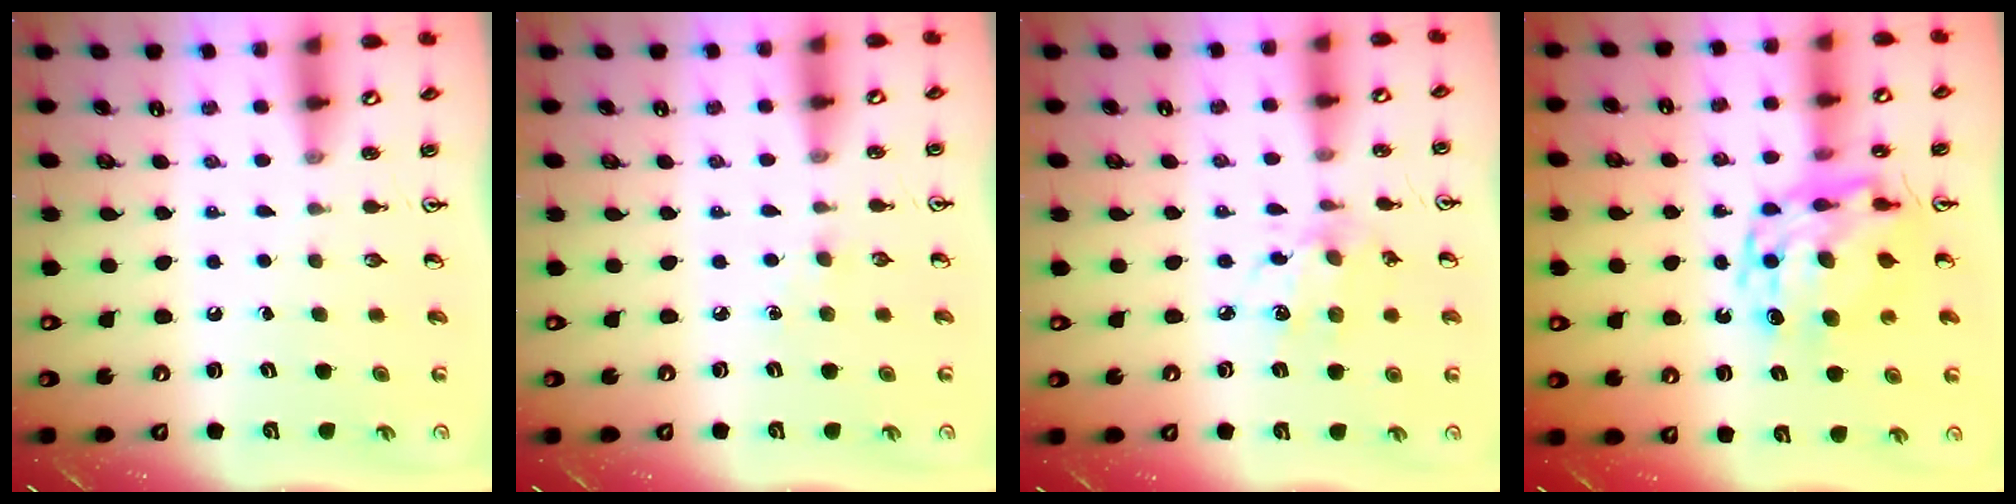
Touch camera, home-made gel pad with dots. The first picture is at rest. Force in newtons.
{"total": 2.7, "press": 2.7, "slide": 0.4}
{"total": 7.8, "press": 7.8, "slide": 0.6}
{"total": 14.8, "press": 14.7, "slide": 1.3}